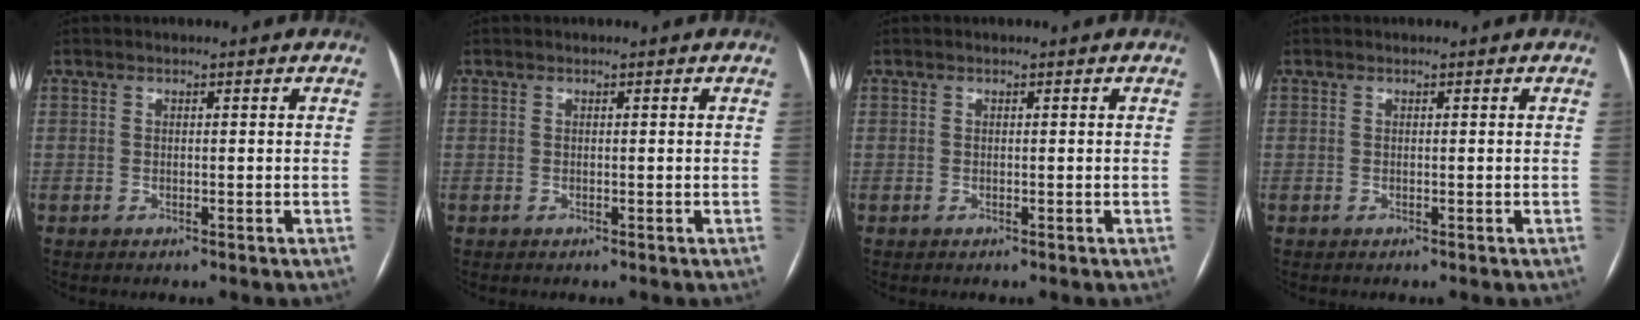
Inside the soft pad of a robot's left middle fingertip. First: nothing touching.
{"total": 0.0}
{"total": 0.0}
{"total": 0.0}